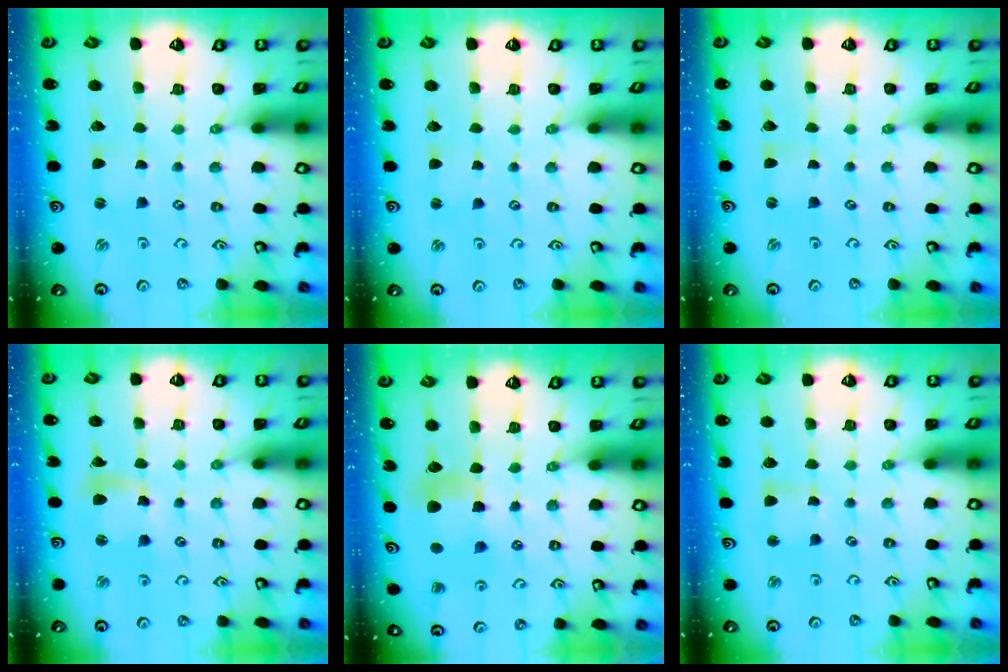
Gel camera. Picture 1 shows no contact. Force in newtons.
{"total": 1.8, "press": 1.8, "slide": 0.2}
{"total": 0.0}
{"total": 8.0, "press": 7.9, "slide": 1.1}
{"total": 6.1, "press": 6.1, "slide": 0.6}
{"total": 3.1, "press": 3.1, "slide": 0.3}